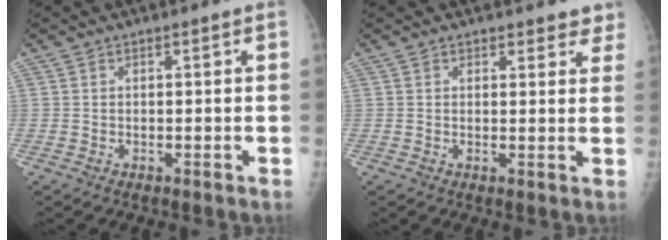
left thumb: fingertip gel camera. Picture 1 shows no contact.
{"total": 3.5, "force": [2.8, 1.9, 0.7], "torque": [0.029, -0.014, 0.026]}